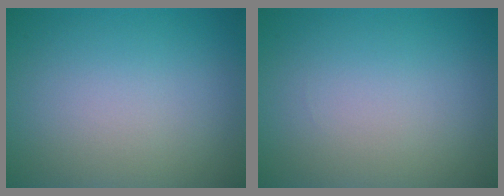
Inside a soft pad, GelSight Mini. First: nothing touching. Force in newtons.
{"total": 0.0}